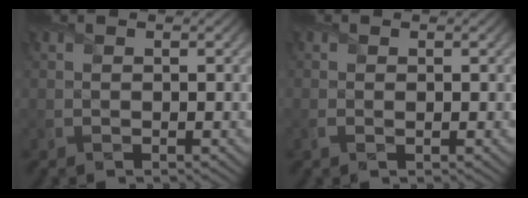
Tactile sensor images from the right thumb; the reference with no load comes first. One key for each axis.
{"total": 0.8, "fx": -0.1, "fy": 0.4, "fz": 0.7, "tx": -0.018, "ty": -0.003, "tz": -0.002}